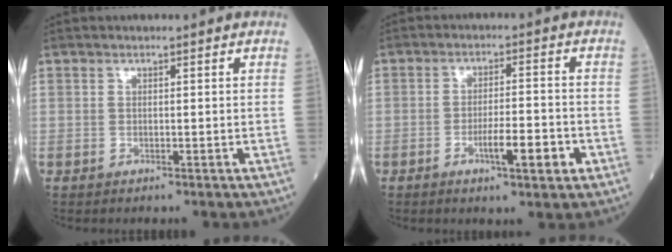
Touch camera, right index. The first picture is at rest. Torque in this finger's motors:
{"motor_torque": [1.35, -0.52, 0.66, 0.16]}